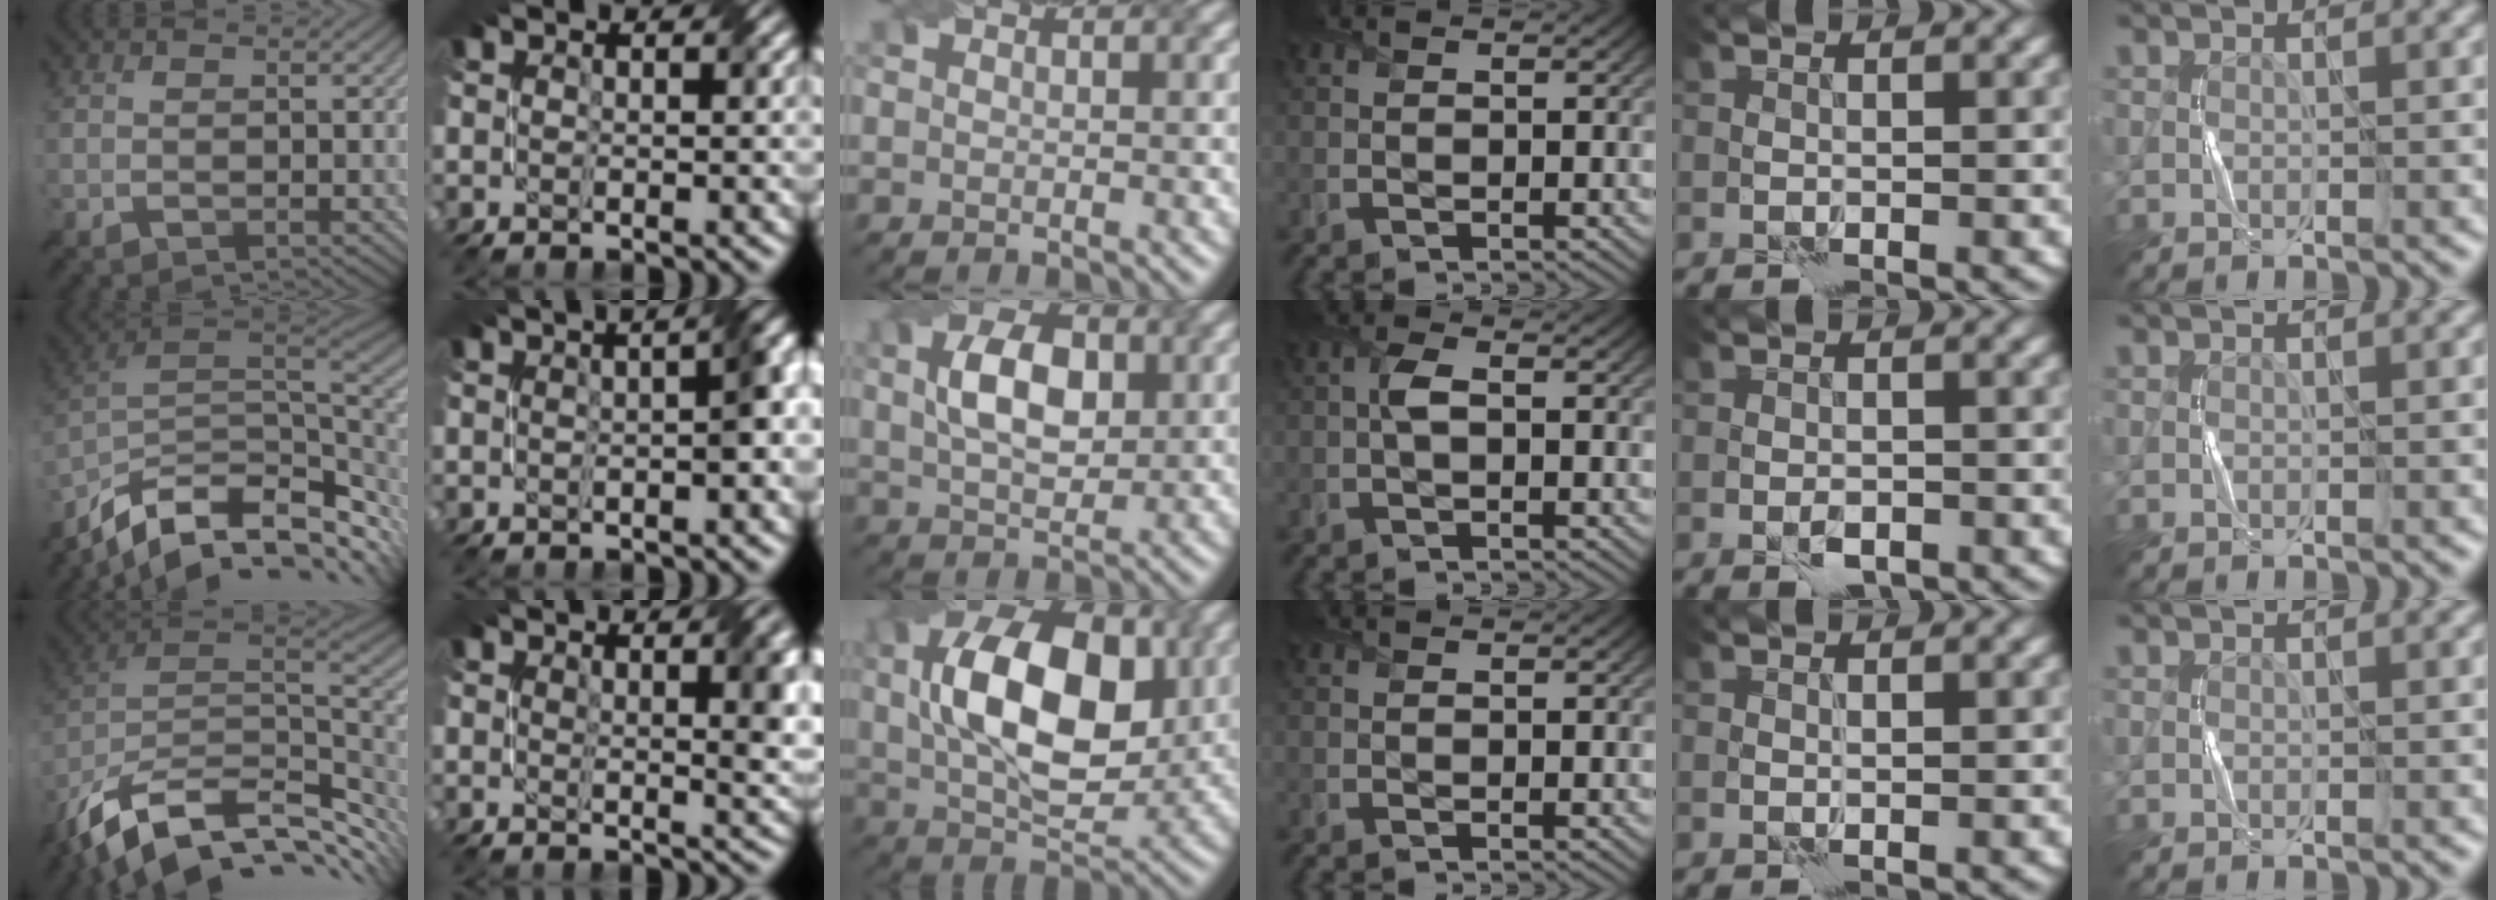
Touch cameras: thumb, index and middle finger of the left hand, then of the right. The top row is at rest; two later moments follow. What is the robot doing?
{"motion": "twist", "object": "screw"}